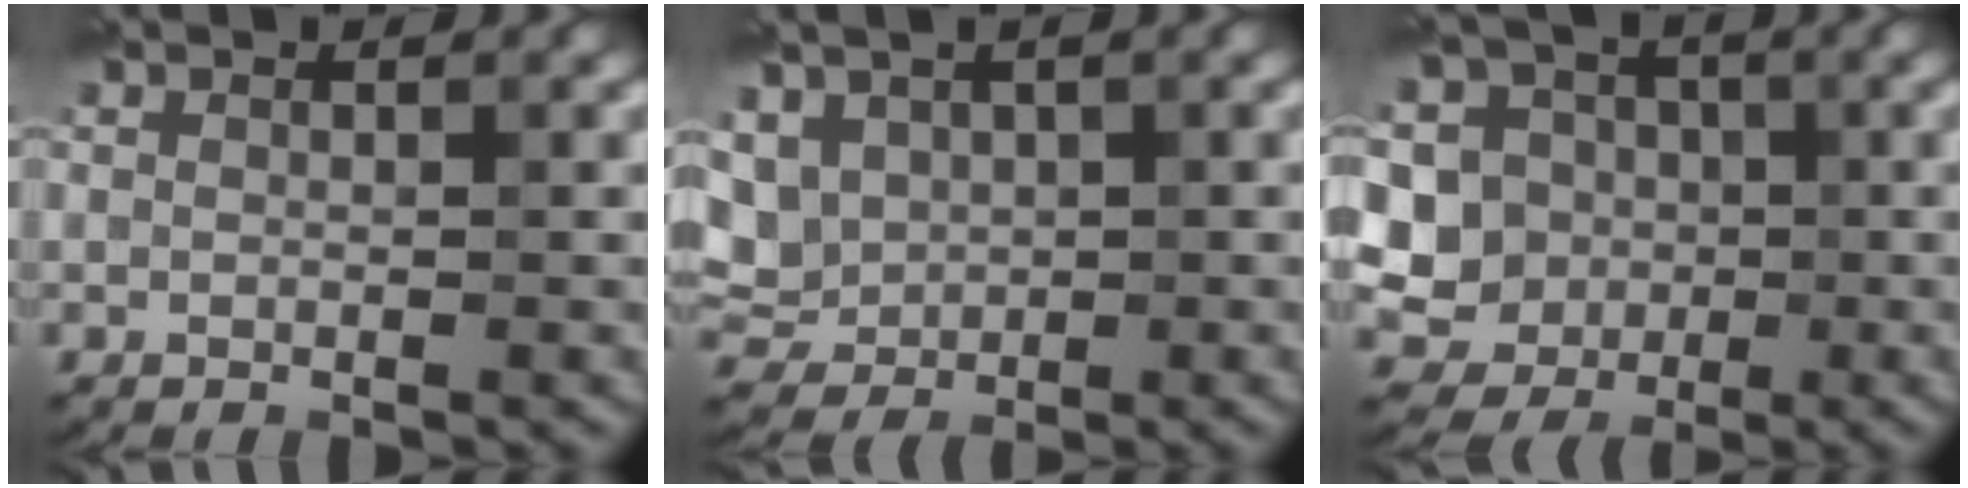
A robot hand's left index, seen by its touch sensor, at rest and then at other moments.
{"total": 5.7, "force": [1.1, 4.5, 3.4], "torque": [-0.089, 0.008, 0.023]}
{"total": 12.7, "force": [1.3, 11.8, 4.5], "torque": [-0.134, 0.036, 0.006]}